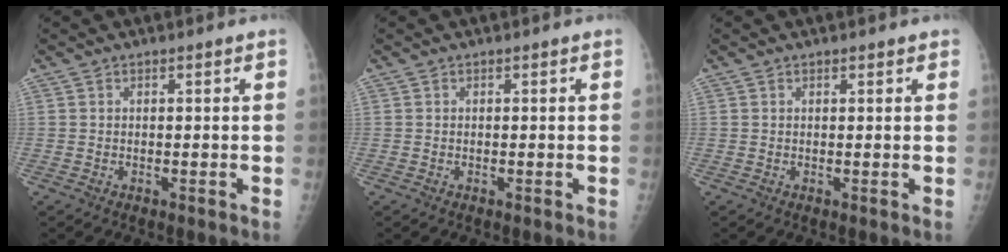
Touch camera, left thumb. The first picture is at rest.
{"total": 0.0}
{"total": 1.0, "force": [0.7, 0.4, 0.6], "torque": [-0.006, -0.002, 0.007]}